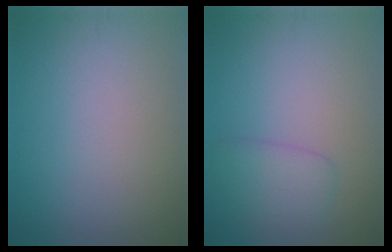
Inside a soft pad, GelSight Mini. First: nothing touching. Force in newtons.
{"total": 2.6, "press": 2.6, "slide": 0.1}